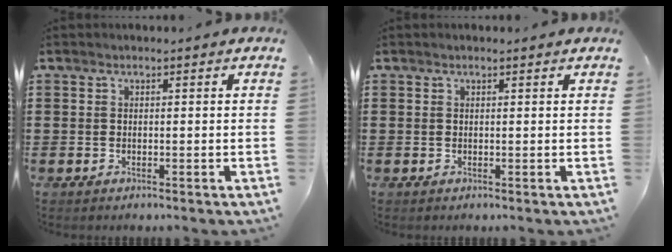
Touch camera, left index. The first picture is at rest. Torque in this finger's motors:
{"motor_torque": [-0.06, 0.06, -0.02, -0.01]}